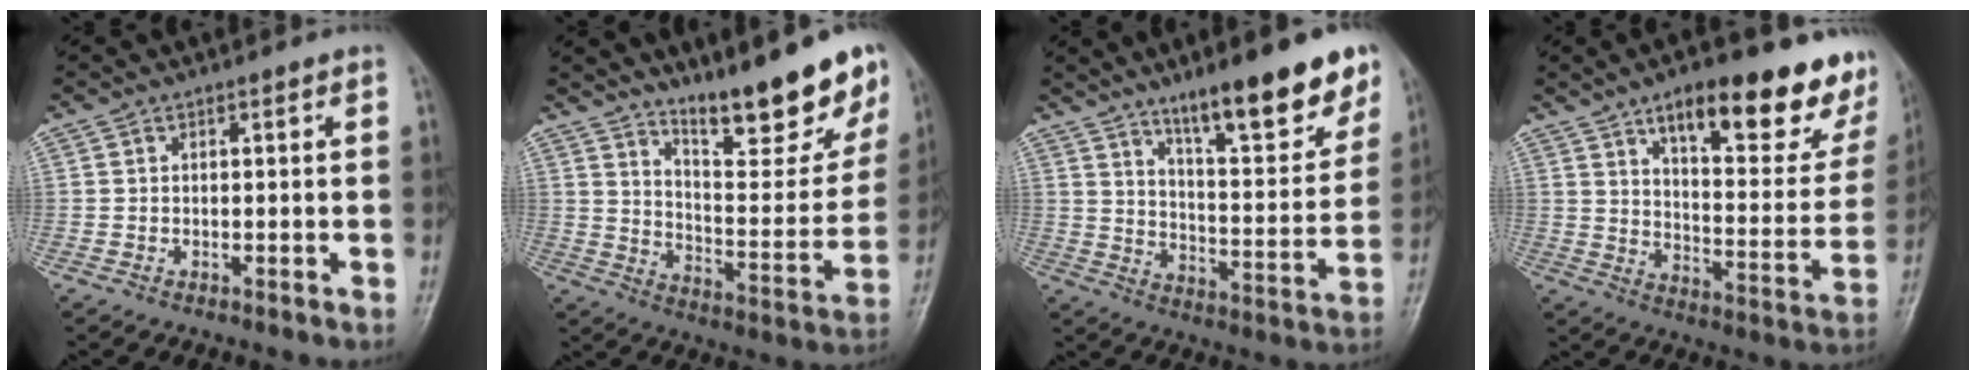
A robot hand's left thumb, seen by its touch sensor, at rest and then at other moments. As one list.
[{"total": 18.3, "force": [13.9, 4.2, 11.2], "torque": [-0.121, -0.101, 0.217]}, {"total": 17.9, "force": [12.2, 4.3, 12.4], "torque": [-0.143, -0.069, 0.193]}, {"total": 23.8, "force": [14.9, 8.0, 16.7], "torque": [-0.179, -0.060, 0.210]}]